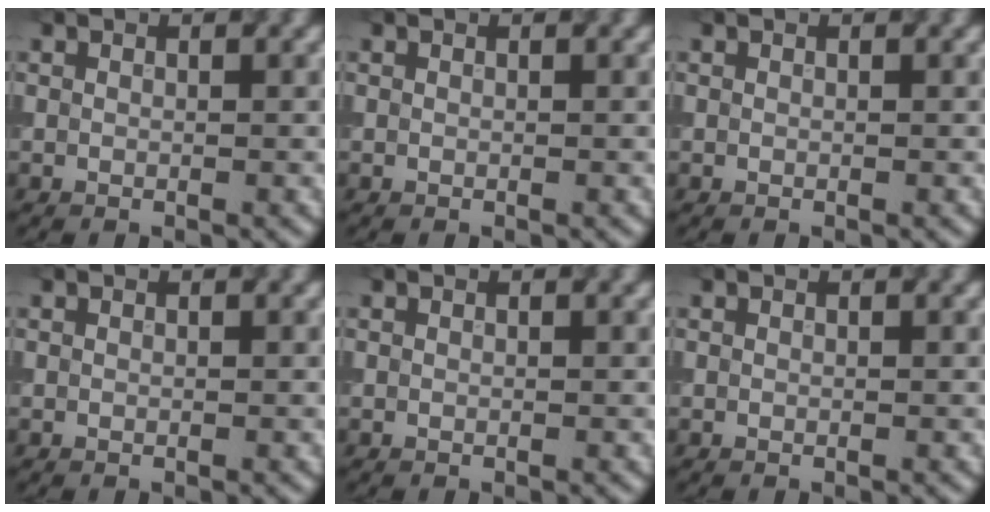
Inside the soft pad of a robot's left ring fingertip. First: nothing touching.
{"total": 0.0}
{"total": 0.0}
{"total": 0.0}
{"total": 0.0}
{"total": 0.0}